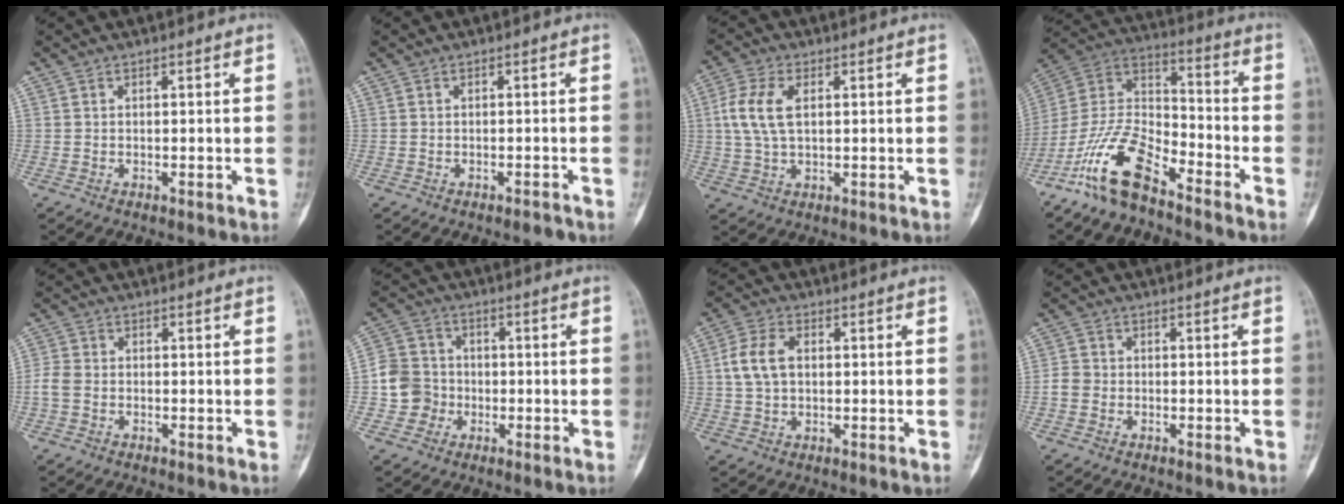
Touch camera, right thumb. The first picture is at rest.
{"total": 1.2, "force": [-1.0, 0.4, 0.6], "torque": [-0.009, 0.007, -0.013]}
{"total": 7.7, "force": [1.5, 4.2, 6.3], "torque": [-0.147, 0.009, 0.030]}
{"total": 14.7, "force": [-10.3, 5.5, 8.9], "torque": [-0.171, 0.073, -0.204]}
{"total": 3.2, "force": [-0.7, 2.6, 1.7], "torque": [-0.039, 0.005, -0.018]}
{"total": 7.2, "force": [-1.5, 6.9, 1.6], "torque": [-0.005, 0.021, -0.033]}
{"total": 6.8, "force": [0.9, 4.5, 5.0], "torque": [-0.102, 0.014, 0.016]}
{"total": 2.6, "force": [-0.7, 2.3, 0.9], "torque": [-0.010, 0.008, -0.018]}